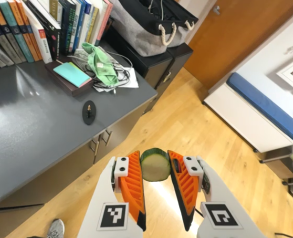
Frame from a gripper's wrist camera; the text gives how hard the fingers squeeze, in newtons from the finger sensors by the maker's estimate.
{"total": 9.0, "left": 8.9, "right": 9.2}